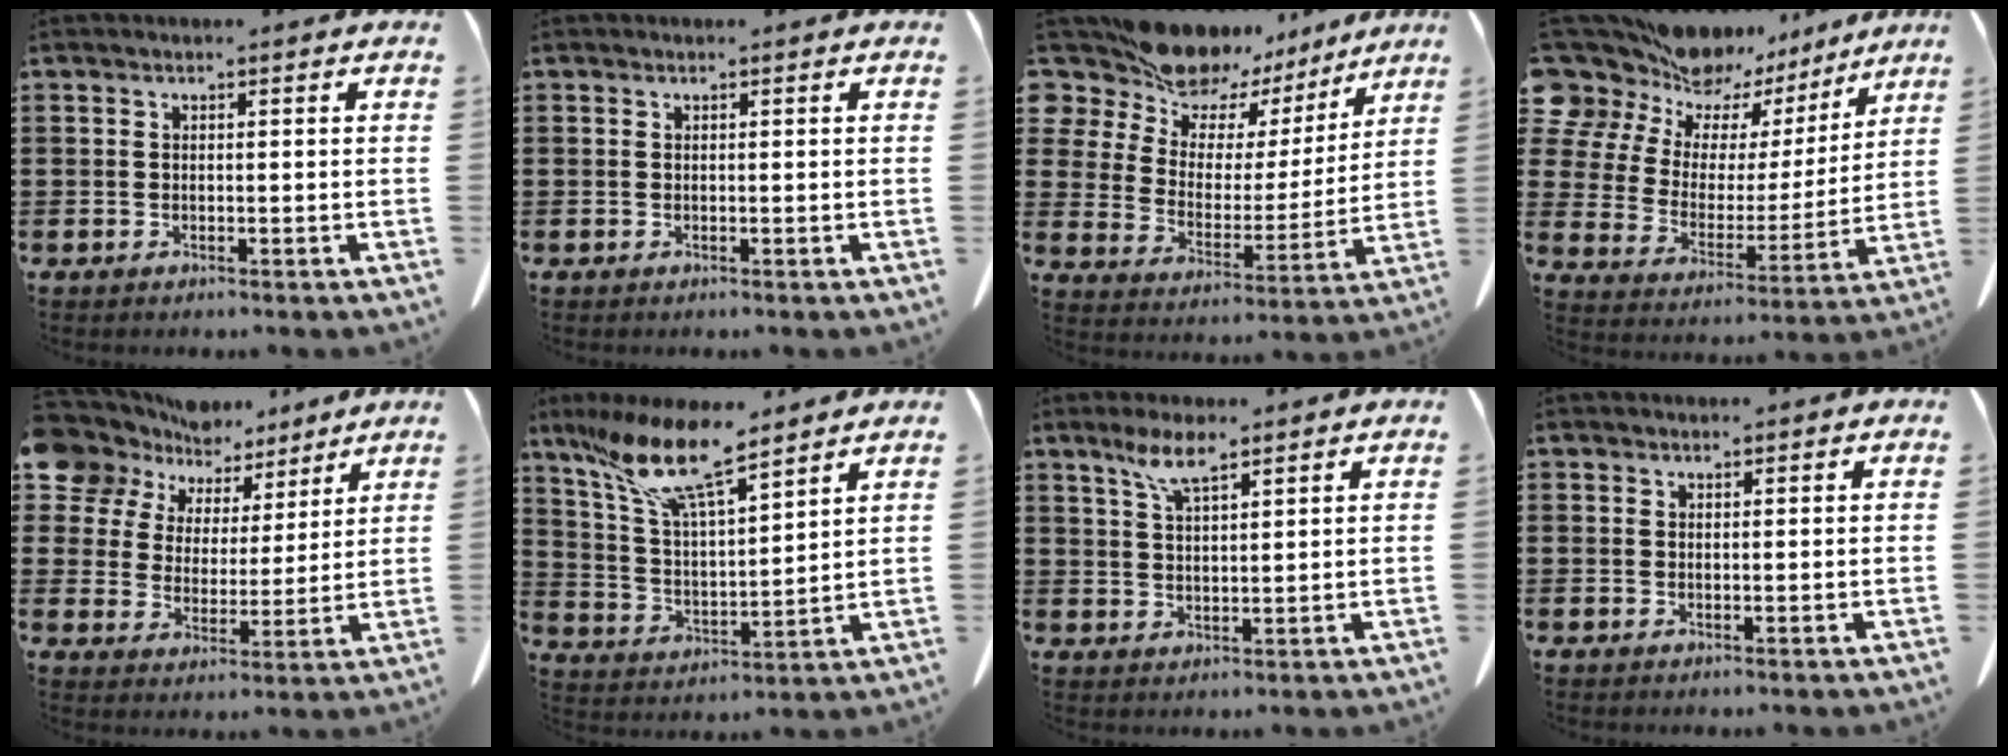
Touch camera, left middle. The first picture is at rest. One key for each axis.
{"total": 0.0}
{"total": 12.3, "fx": 11.1, "fy": 4.8, "fz": 2.2, "tx": -0.091, "ty": -0.079, "tz": 0.205}
{"total": 9.6, "fx": 8.4, "fy": 4.7, "fz": 0.6, "tx": -0.059, "ty": -0.078, "tz": 0.153}
{"total": 8.5, "fx": 6.8, "fy": 5.1, "fz": 0.9, "tx": -0.063, "ty": -0.028, "tz": 0.131}
{"total": 12.7, "fx": 9.3, "fy": 2.6, "fz": 8.3, "tx": -0.201, "ty": -0.038, "tz": 0.159}
{"total": 5.3, "fx": 3.6, "fy": 1.1, "fz": 3.7, "tx": -0.082, "ty": 0.002, "tz": 0.064}
{"total": 0.7, "fx": 0.7, "fy": 0.3, "fz": 0.0, "tx": -0.003, "ty": -0.001, "tz": 0.015}